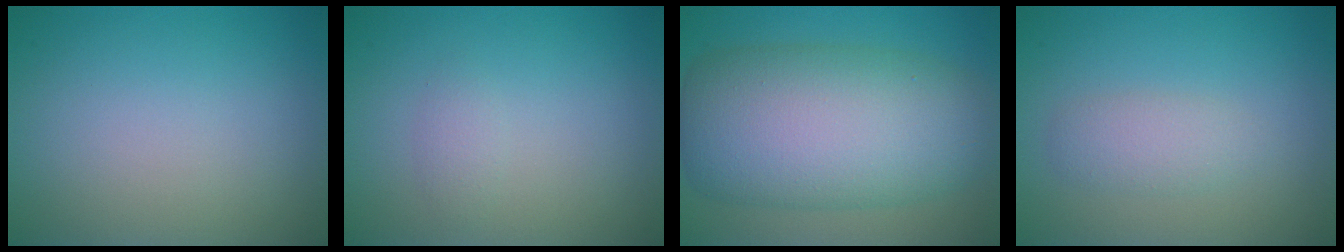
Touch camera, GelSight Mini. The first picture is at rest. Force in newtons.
{"total": 0.9, "press": 0.9, "slide": 0.0}
{"total": 12.3, "press": 12.3, "slide": 0.1}
{"total": 2.1, "press": 2.1, "slide": 0.0}